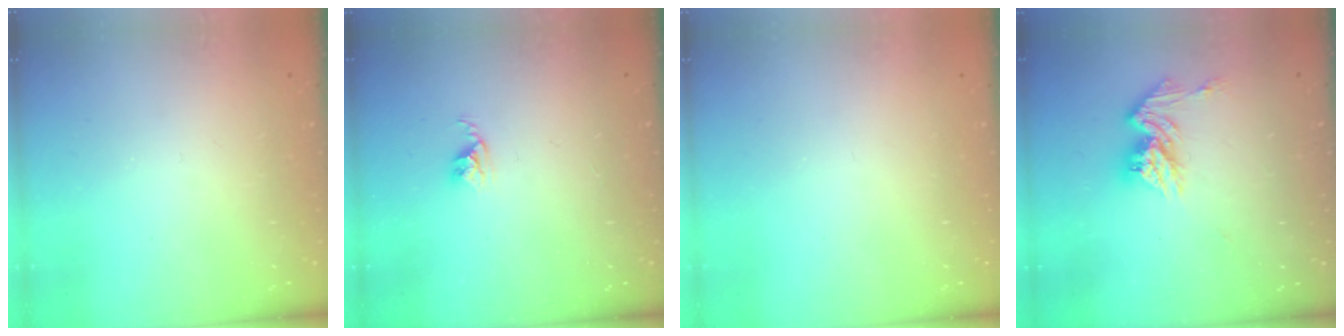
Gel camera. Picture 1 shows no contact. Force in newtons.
{"total": 2.8, "press": 2.7, "slide": 0.4}
{"total": 0.0}
{"total": 11.2, "press": 11.2, "slide": 0.9}